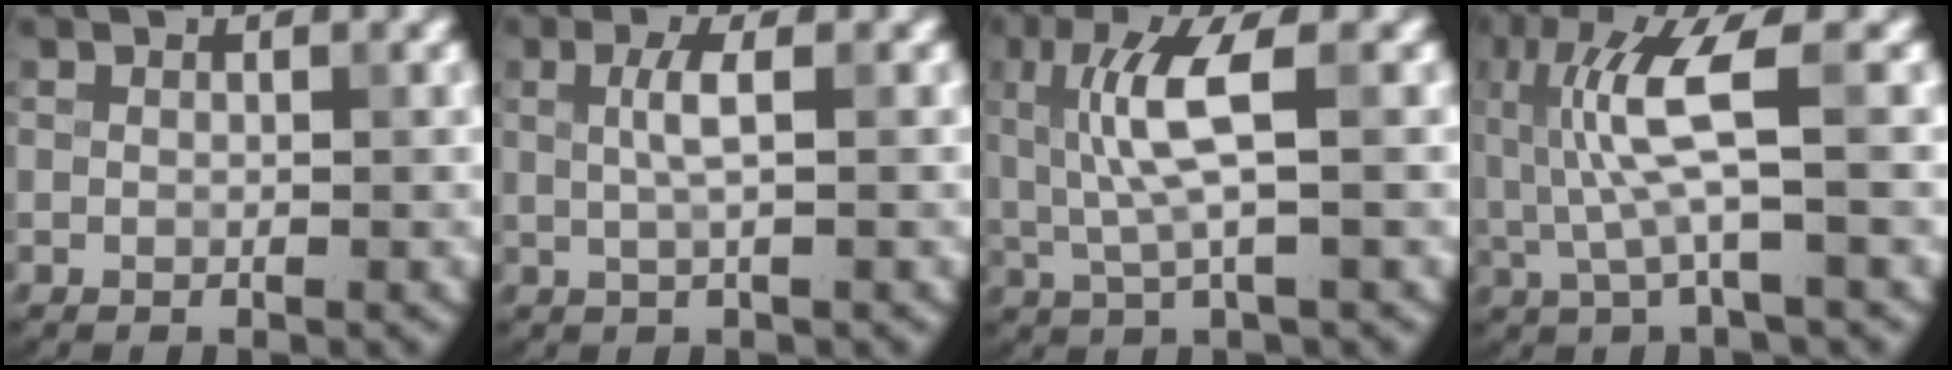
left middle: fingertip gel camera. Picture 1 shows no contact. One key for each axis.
{"total": 2.2, "fx": 0.3, "fy": 0.4, "fz": 2.1, "tx": -0.043, "ty": 0.003, "tz": 0.005}
{"total": 5.1, "fx": 0.8, "fy": 0.9, "fz": 5.0, "tx": -0.109, "ty": 0.001, "tz": 0.019}
{"total": 5.9, "fx": 0.7, "fy": 1.0, "fz": 5.8, "tx": -0.131, "ty": 0.005, "tz": 0.017}